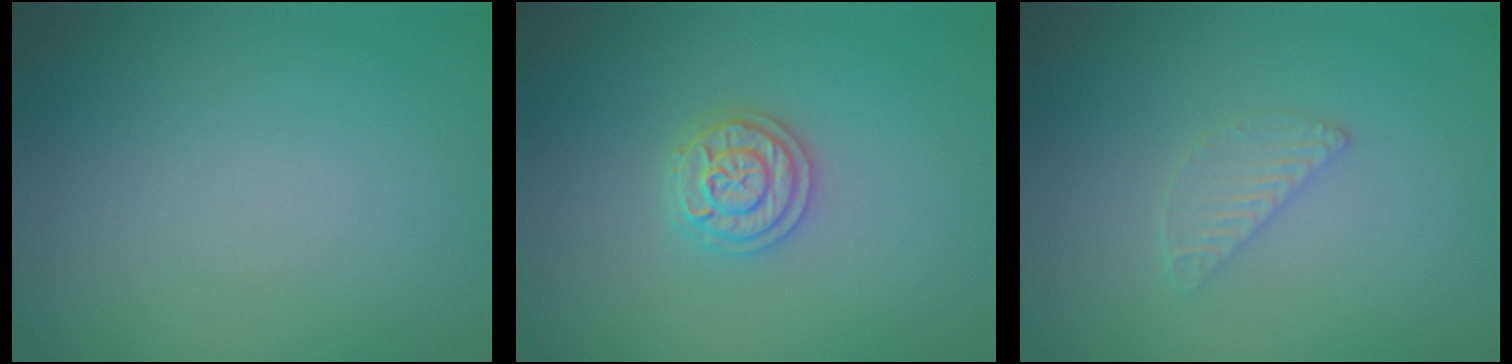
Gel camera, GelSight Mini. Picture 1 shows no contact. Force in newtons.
{"total": 2.3, "press": 2.3, "slide": 0.5}
{"total": 1.5, "press": 1.5, "slide": 0.2}